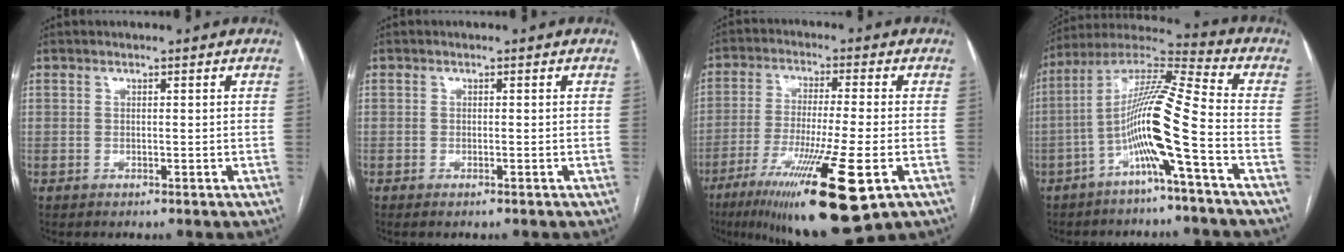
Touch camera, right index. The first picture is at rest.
{"total": 0.7, "force": [-0.5, 0.0, 0.5], "torque": [-0.011, -0.002, -0.007]}
{"total": 18.0, "force": [-8.6, 1.4, 15.8], "torque": [-0.260, -0.046, -0.141]}
{"total": 12.9, "force": [-4.4, -1.2, 12.1], "torque": [-0.231, 0.014, -0.091]}